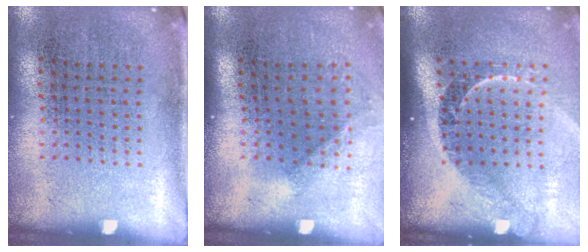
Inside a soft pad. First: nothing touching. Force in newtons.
{"total": 1.2, "press": 0.9, "slide": 0.8}
{"total": 2.3, "press": 1.6, "slide": 1.6}